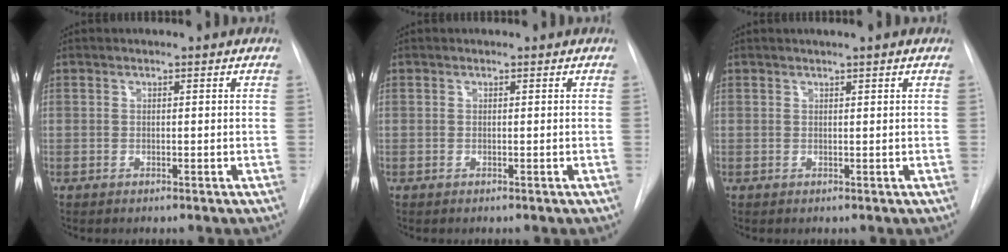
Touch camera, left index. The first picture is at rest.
{"total": 0.0}
{"total": 1.6, "force": [1.1, -0.3, 1.1], "torque": [-0.018, 0.008, 0.021]}